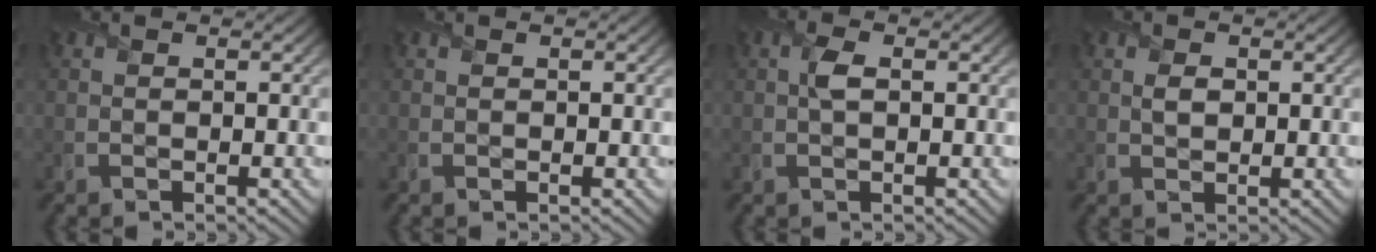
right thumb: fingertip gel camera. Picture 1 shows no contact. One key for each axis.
{"total": 0.0}
{"total": 1.9, "fx": 0.3, "fy": 0.7, "fz": 1.7, "tx": -0.040, "ty": 0.008, "tz": 0.003}
{"total": 1.5, "fx": 0.3, "fy": 1.0, "fz": 1.2, "tx": -0.029, "ty": 0.000, "tz": 0.003}